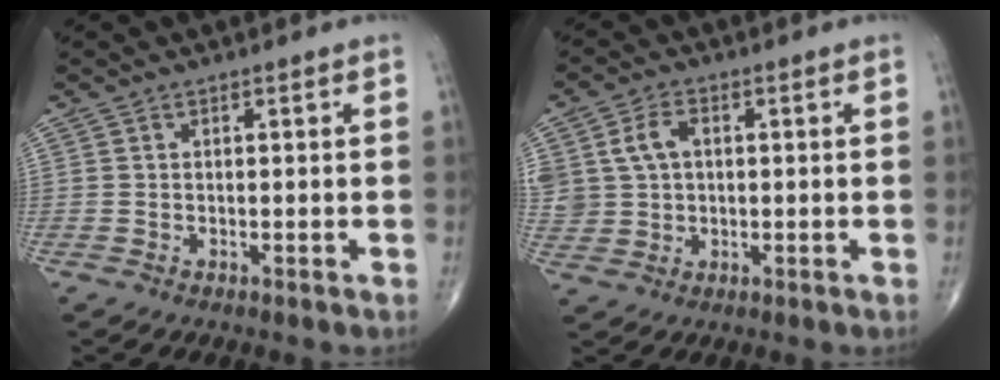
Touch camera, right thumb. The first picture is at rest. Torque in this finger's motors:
{"motor_torque": [0.13, 0.12, 0.42, 0.37, 0.04]}